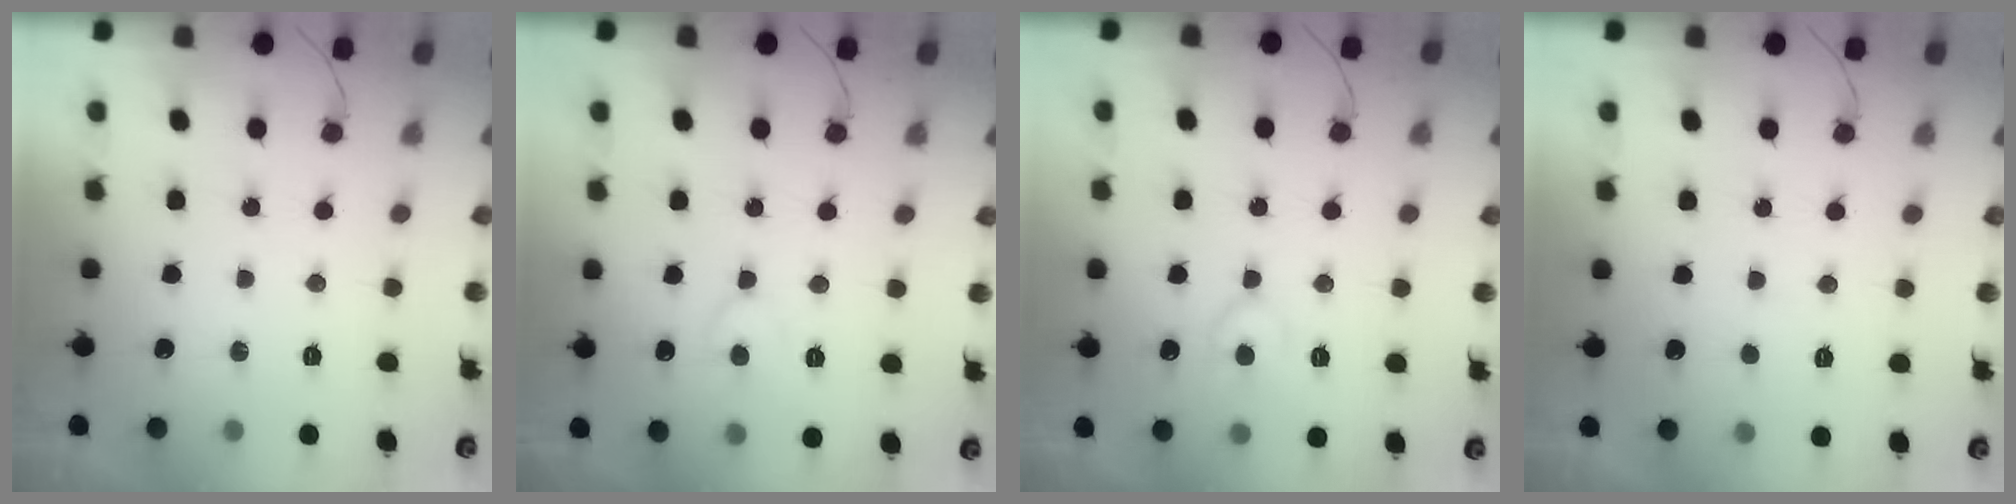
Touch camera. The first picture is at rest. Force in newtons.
{"total": 6.8, "press": 6.8, "slide": 0.7}
{"total": 8.7, "press": 8.7, "slide": 0.8}
{"total": 1.6, "press": 1.6, "slide": 0.1}